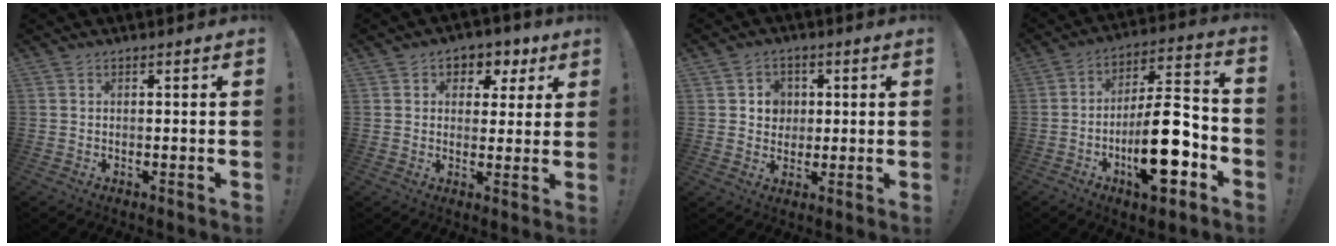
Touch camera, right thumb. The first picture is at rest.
{"total": 5.2, "force": [1.7, 4.7, 1.5], "torque": [-0.001, -0.013, 0.028]}
{"total": 5.7, "force": [1.4, 5.4, 1.3], "torque": [-0.018, -0.008, 0.025]}
{"total": 19.7, "force": [-6.9, 7.2, 17.0], "torque": [-0.281, 0.042, -0.106]}